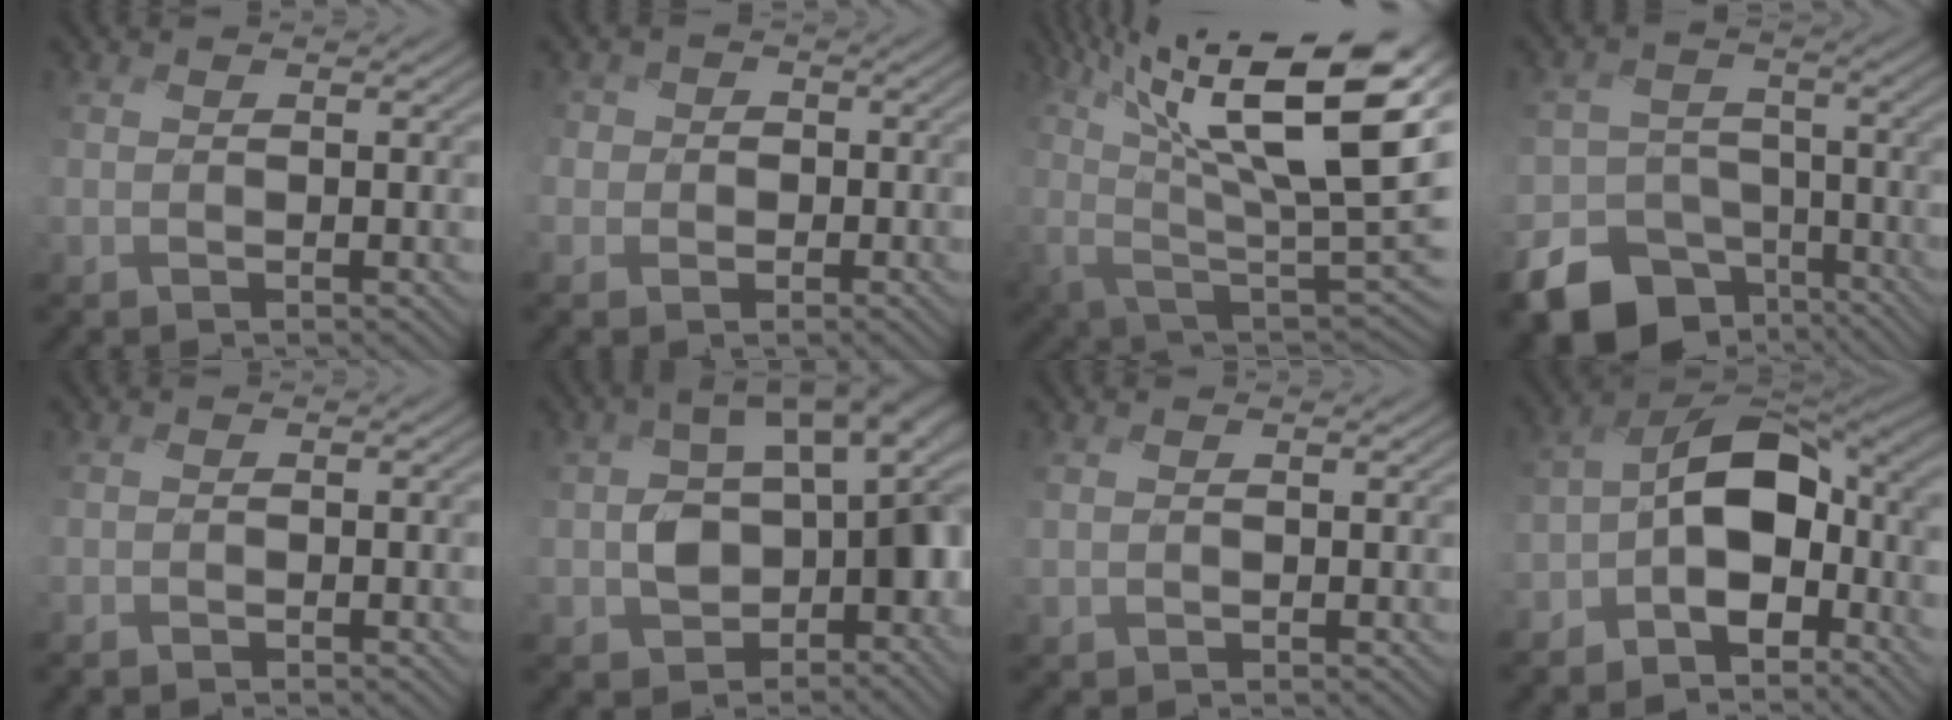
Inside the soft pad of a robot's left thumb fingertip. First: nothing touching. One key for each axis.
{"total": 4.1, "fx": -0.6, "fy": 3.9, "fz": 1.0, "tx": -0.029, "ty": 0.008, "tz": -0.036}
{"total": 17.2, "fx": 6.4, "fy": 7.0, "fz": 14.4, "tx": -0.270, "ty": 0.005, "tz": 0.109}
{"total": 14.0, "fx": -9.7, "fy": 9.1, "fz": 4.3, "tx": -0.101, "ty": -0.046, "tz": -0.148}
{"total": 1.0, "fx": -0.8, "fy": 0.6, "fz": -0.2, "tx": 0.003, "ty": -0.006, "tz": -0.018}
{"total": 13.8, "fx": -0.4, "fy": 9.5, "fz": 10.0, "tx": -0.162, "ty": -0.026, "tz": -0.002}
{"total": 0.6, "fx": 0.0, "fy": 0.5, "fz": 0.3, "tx": -0.015, "ty": -0.001, "tz": 0.000}
{"total": 10.8, "fx": -3.9, "fy": 6.4, "fz": 7.8, "tx": -0.131, "ty": 0.001, "tz": -0.091}